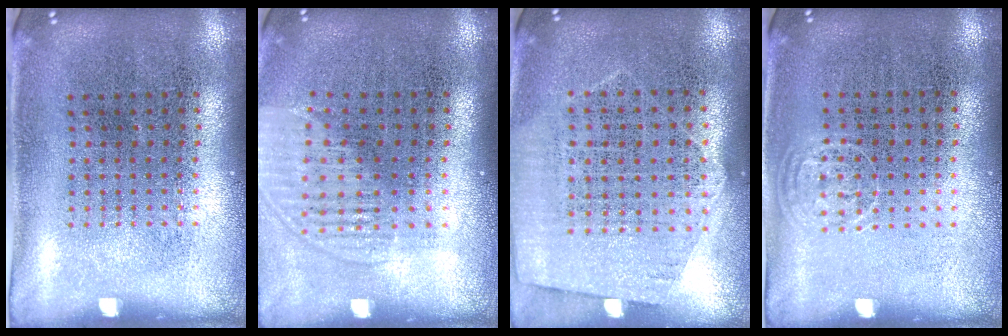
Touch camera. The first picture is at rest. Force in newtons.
{"total": 1.4, "press": 1.3, "slide": 0.7}
{"total": 1.3, "press": 1.1, "slide": 0.7}
{"total": 0.7, "press": 0.6, "slide": 0.4}